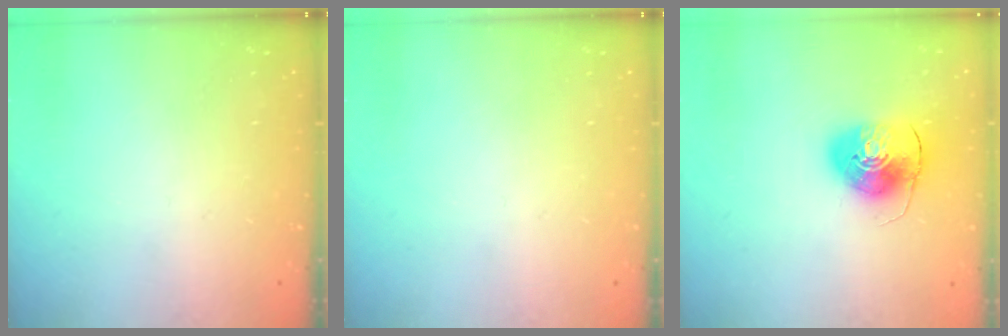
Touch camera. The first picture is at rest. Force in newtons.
{"total": 0.0}
{"total": 8.9, "press": 8.7, "slide": 1.5}